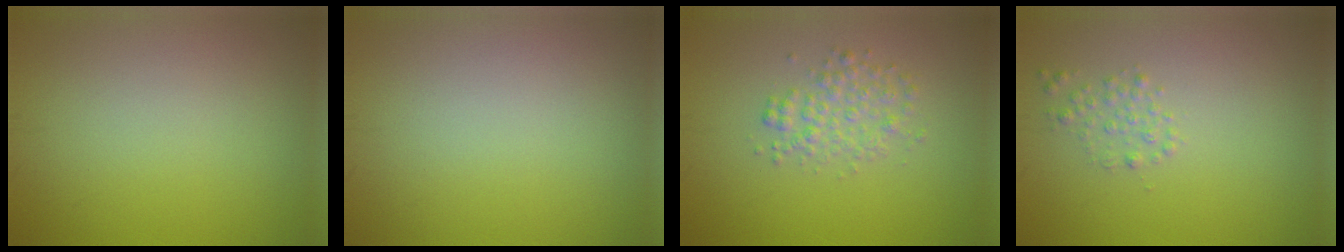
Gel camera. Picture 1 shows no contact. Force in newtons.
{"total": 0.0}
{"total": 2.5, "press": 2.5, "slide": 0.1}
{"total": 1.2, "press": 1.2, "slide": 0.0}